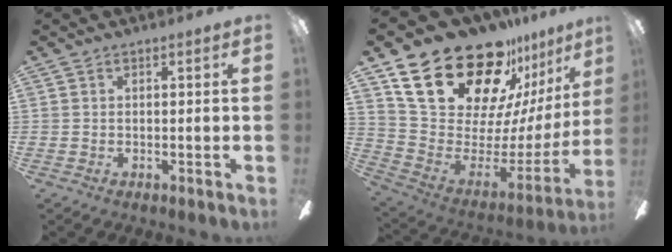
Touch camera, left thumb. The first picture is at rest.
{"total": 29.8, "force": [20.1, 14.3, 16.6], "torque": [-0.283, -0.136, 0.384]}